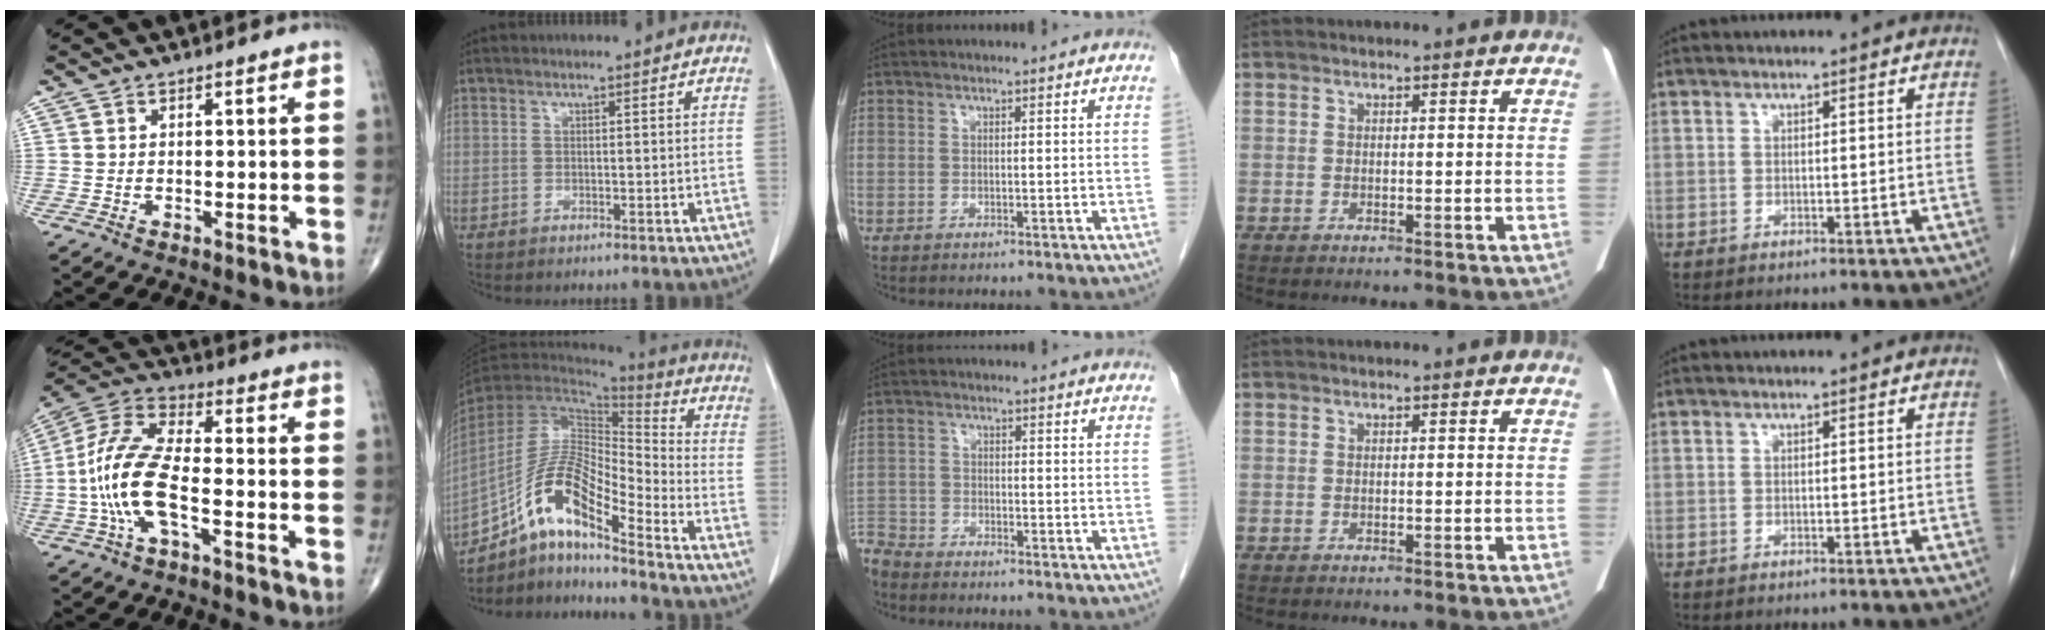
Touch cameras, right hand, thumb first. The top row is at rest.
{"thumb": {"total": 13.9, "force": [-3.6, 5.2, 12.4], "torque": [-0.277, 0.037, -0.075]}, "index": {"total": 15.3, "force": [-10.1, 2.9, 11.2], "torque": [-0.218, 0.012, -0.184]}, "middle": {"total": 5.0, "force": [-4.8, 1.1, 0.3], "torque": [0.004, -0.012, -0.097]}}